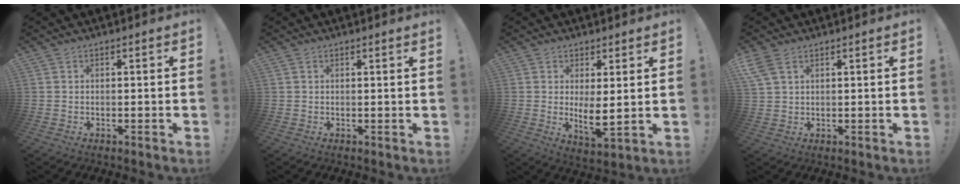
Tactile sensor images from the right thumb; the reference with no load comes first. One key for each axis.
{"total": 1.0, "fx": 0.7, "fy": -0.6, "fz": 0.4, "tx": 0.008, "ty": -0.009, "tz": 0.009}
{"total": 6.3, "fx": 1.6, "fy": 1.7, "fz": 5.9, "tx": -0.087, "ty": -0.029, "tz": 0.032}
{"total": 4.9, "fx": 2.8, "fy": 2.4, "fz": 3.2, "tx": -0.056, "ty": -0.007, "tz": 0.057}